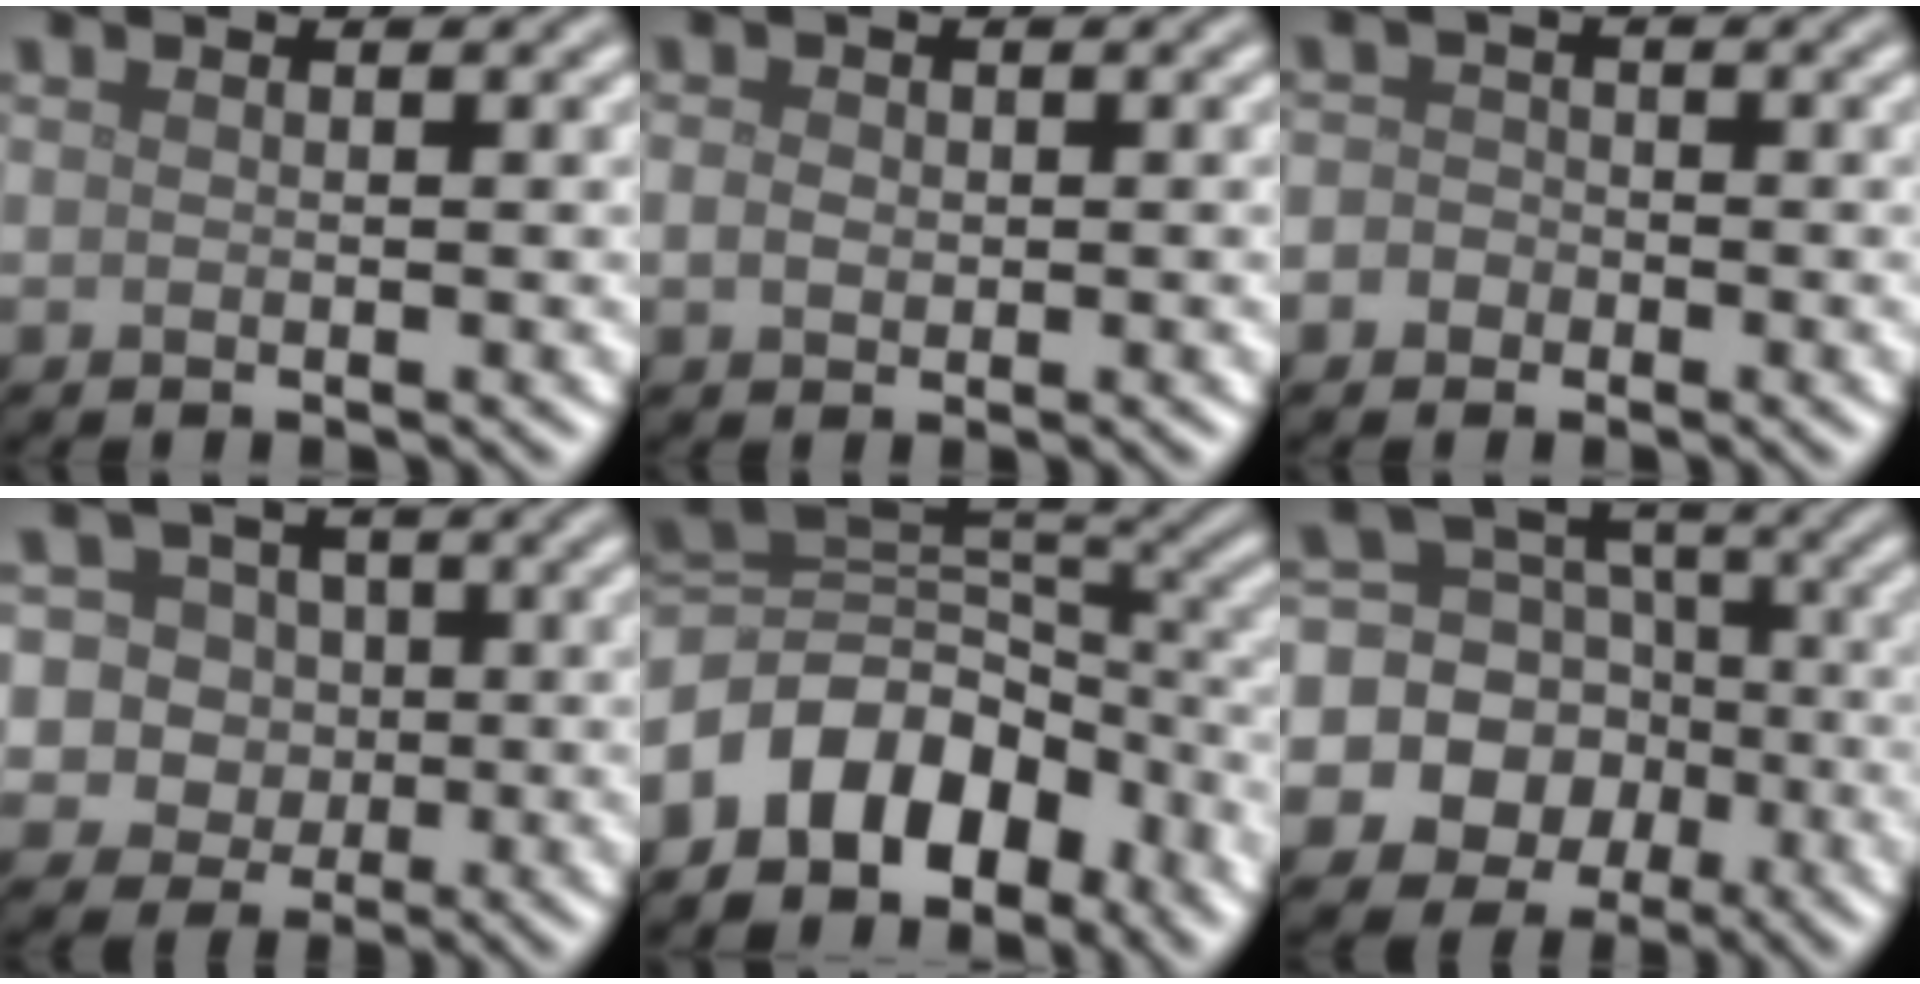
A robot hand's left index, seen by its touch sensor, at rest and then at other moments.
{"total": 1.3, "force": [0.0, 1.1, 0.8], "torque": [-0.015, 0.000, -0.002]}
{"total": 2.2, "force": [-0.8, 2.0, 0.6], "torque": [0.014, 0.012, -0.027]}
{"total": 7.2, "force": [1.4, 6.6, 2.5], "torque": [-0.035, 0.030, 0.001]}
{"total": 9.0, "force": [-4.8, 6.2, 4.4], "torque": [-0.058, 0.018, -0.100]}
{"total": 15.9, "force": [-4.7, 14.5, 4.2], "torque": [-0.130, -0.010, -0.096]}